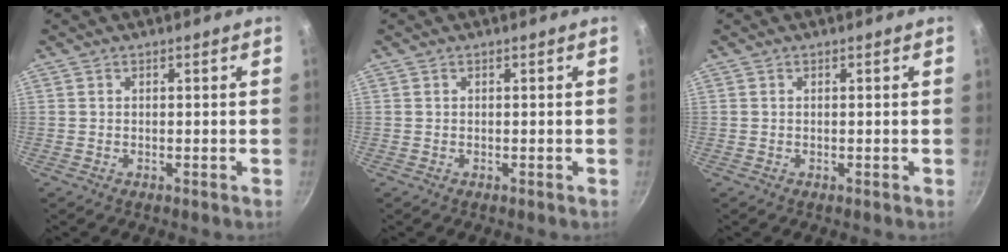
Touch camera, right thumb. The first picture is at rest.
{"total": 0.0}
{"total": 0.0}